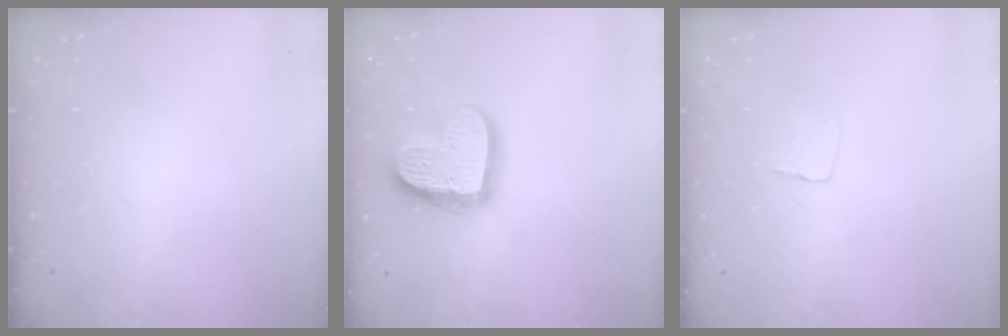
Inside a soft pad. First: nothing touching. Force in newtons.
{"total": 17.2, "press": 17.1, "slide": 1.4}
{"total": 3.4, "press": 3.4, "slide": 0.2}